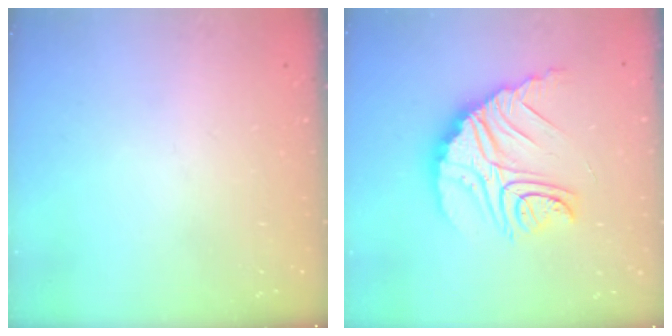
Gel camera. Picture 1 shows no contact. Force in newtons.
{"total": 16.4, "press": 16.3, "slide": 1.7}